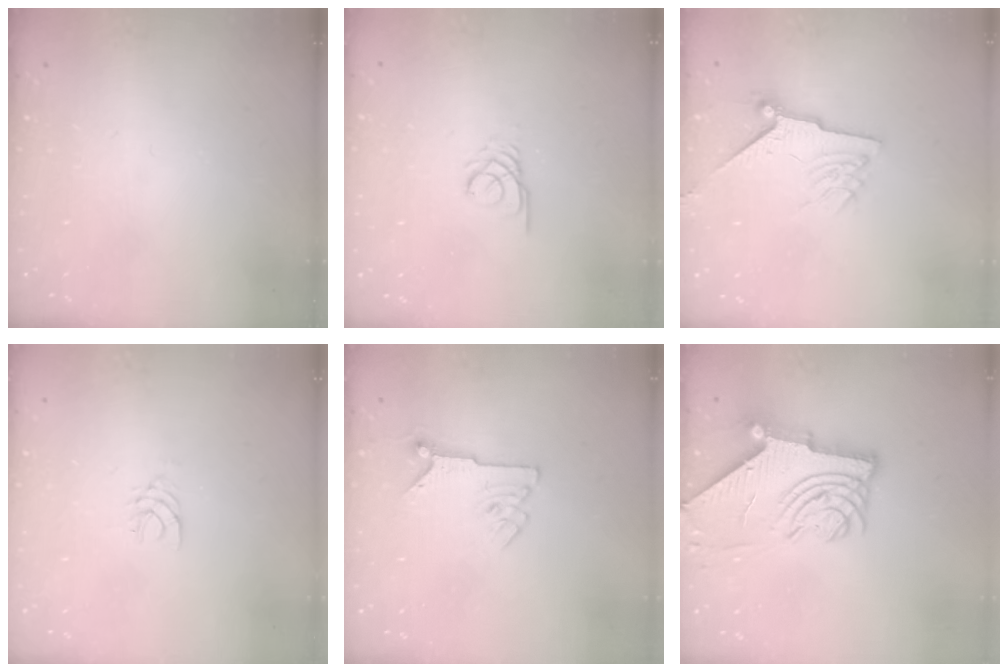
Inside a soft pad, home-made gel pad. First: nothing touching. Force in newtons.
{"total": 2.7, "press": 2.7, "slide": 0.3}
{"total": 9.1, "press": 9.1, "slide": 1.0}
{"total": 3.1, "press": 3.0, "slide": 0.4}
{"total": 6.9, "press": 6.9, "slide": 0.3}
{"total": 10.9, "press": 10.8, "slide": 1.2}